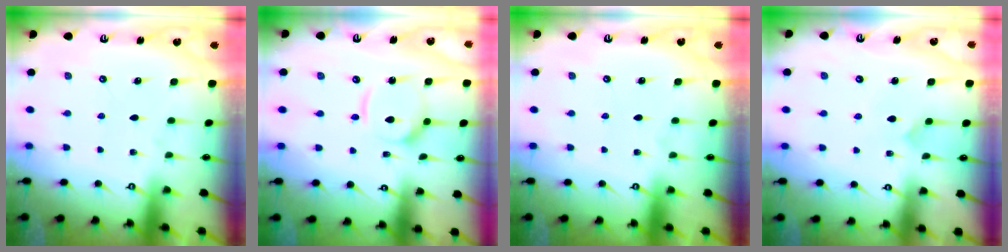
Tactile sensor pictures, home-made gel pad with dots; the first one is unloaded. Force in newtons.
{"total": 10.5, "press": 10.4, "slide": 1.1}
{"total": 0.0}
{"total": 3.6, "press": 3.6, "slide": 0.3}